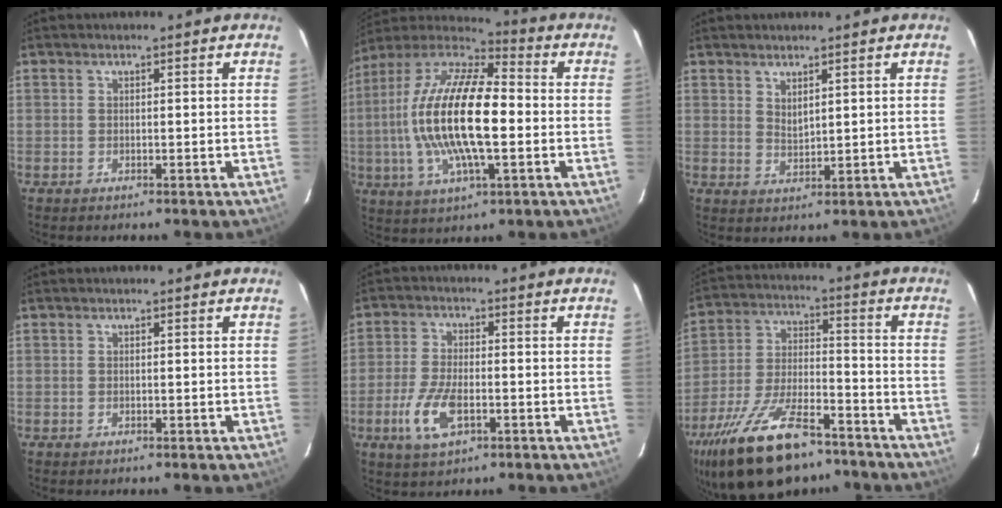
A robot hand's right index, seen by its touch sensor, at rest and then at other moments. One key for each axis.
{"total": 21.1, "fx": -1.2, "fy": 7.1, "fz": 19.9, "tx": -0.382, "ty": -0.001, "tz": -0.034}
{"total": 2.4, "fx": 1.7, "fy": 0.9, "fz": 1.5, "tx": -0.026, "ty": -0.005, "tz": 0.030}
{"total": 0.0}
{"total": 8.6, "fx": -3.1, "fy": 3.8, "fz": 7.0, "tx": -0.157, "ty": -0.009, "tz": -0.058}
{"total": 22.5, "fx": -15.9, "fy": 8.9, "fz": 13.2, "tx": -0.266, "ty": -0.022, "tz": -0.261}